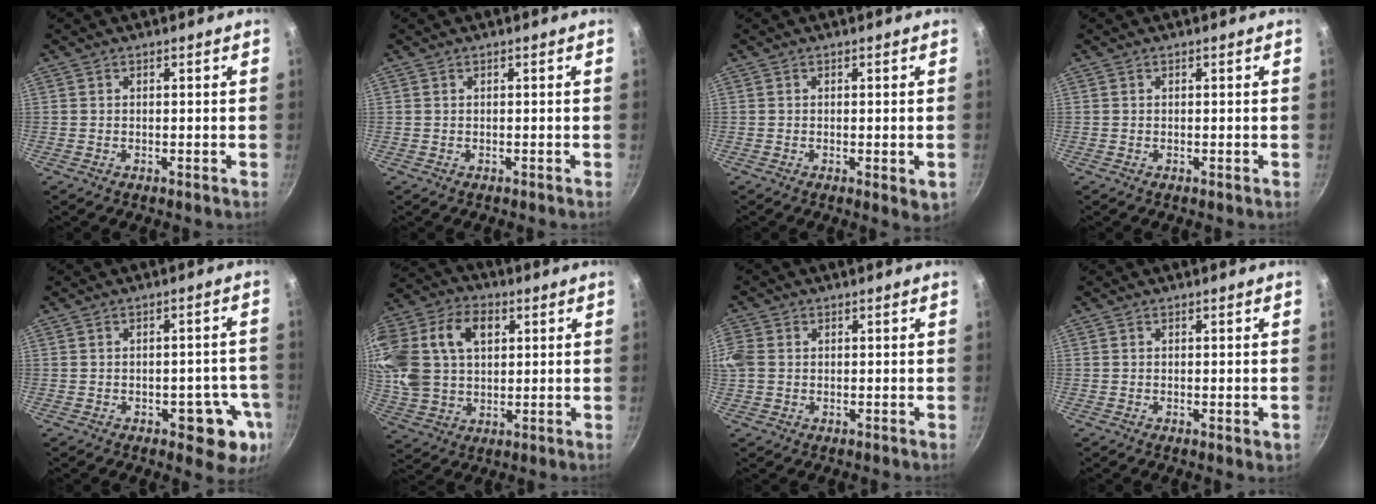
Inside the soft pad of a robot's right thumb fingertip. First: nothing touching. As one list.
[{"total": 0.0}, {"total": 3.0, "force": [-0.5, 1.0, 2.7], "torque": [-0.038, -0.011, -0.007]}, {"total": 0.0}, {"total": 9.5, "force": [-3.3, 5.1, 7.3], "torque": [-0.035, 0.018, -0.037]}, {"total": 23.0, "force": [6.1, 16.1, 15.3], "torque": [-0.327, 0.019, 0.108]}, {"total": 5.8, "force": [0.7, 4.6, 3.4], "torque": [-0.074, 0.009, 0.006]}, {"total": 1.5, "force": [-0.3, 0.4, 1.4], "torque": [-0.019, -0.004, -0.005]}]